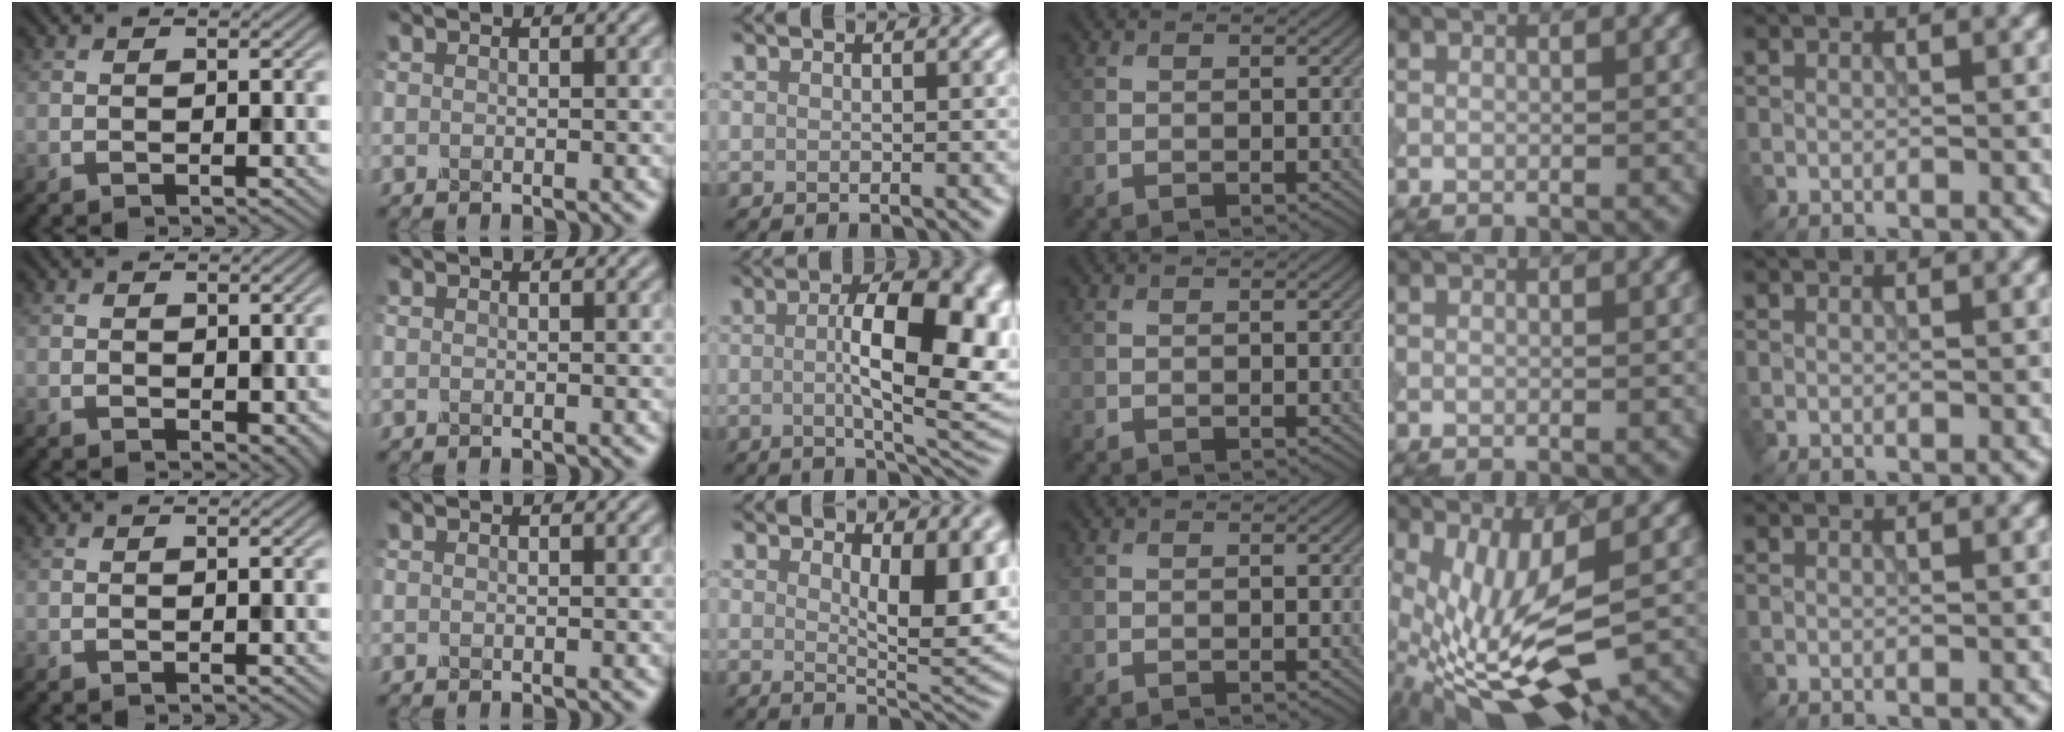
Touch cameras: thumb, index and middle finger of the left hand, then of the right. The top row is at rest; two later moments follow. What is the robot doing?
{"motion": "dispense", "object": "dispenser bottle"}